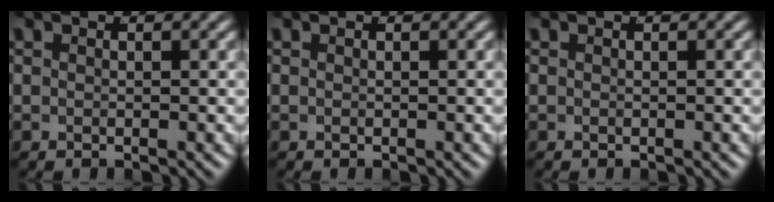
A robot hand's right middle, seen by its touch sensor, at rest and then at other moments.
{"total": 0.0}
{"total": 0.0}